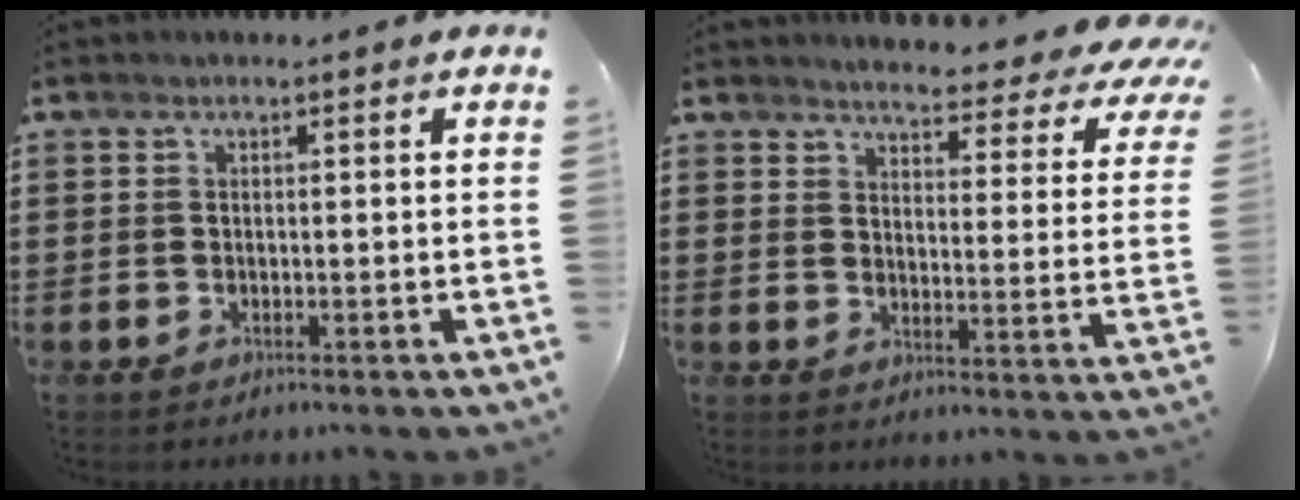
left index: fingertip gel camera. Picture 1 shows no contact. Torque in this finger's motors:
{"motor_torque": [2.14, 0.00, 0.21, 0.04]}